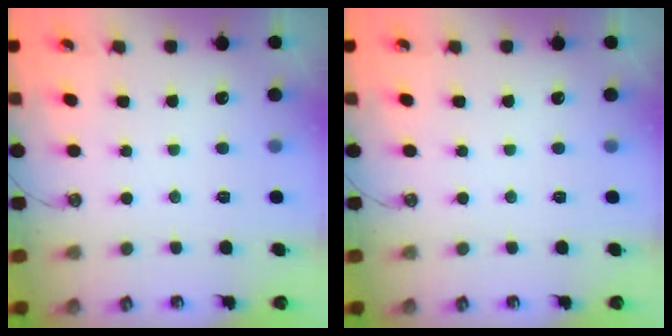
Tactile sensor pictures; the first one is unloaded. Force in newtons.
{"total": 0.0}